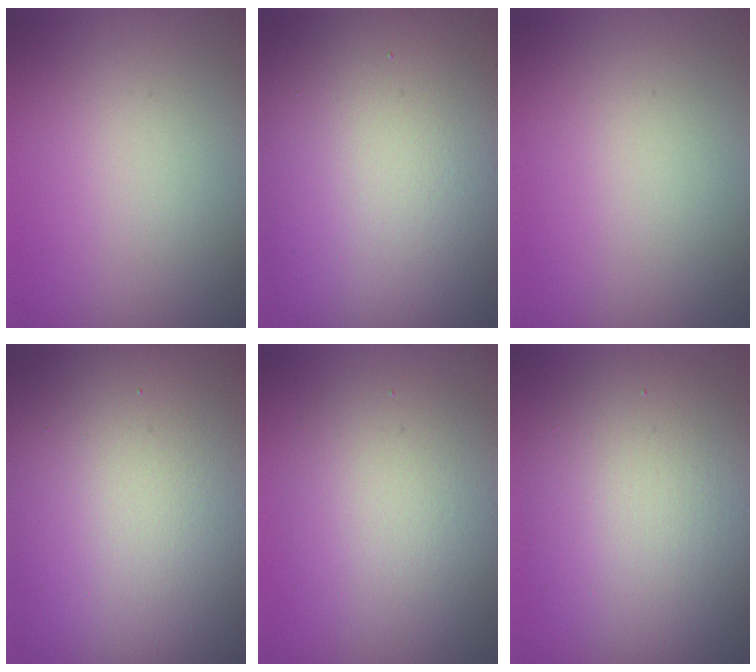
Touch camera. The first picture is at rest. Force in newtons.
{"total": 15.8, "press": 15.8, "slide": 1.3}
{"total": 0.0}
{"total": 17.6, "press": 17.6, "slide": 0.7}
{"total": 5.3, "press": 5.3, "slide": 0.5}
{"total": 8.2, "press": 8.2, "slide": 0.5}